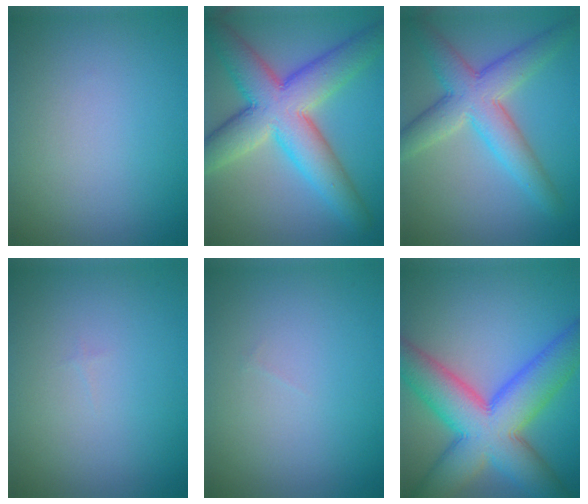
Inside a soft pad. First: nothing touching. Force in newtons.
{"total": 10.3, "press": 10.3, "slide": 0.3}
{"total": 6.6, "press": 6.6, "slide": 0.2}
{"total": 0.0}
{"total": 0.0}
{"total": 11.9, "press": 11.9, "slide": 0.6}